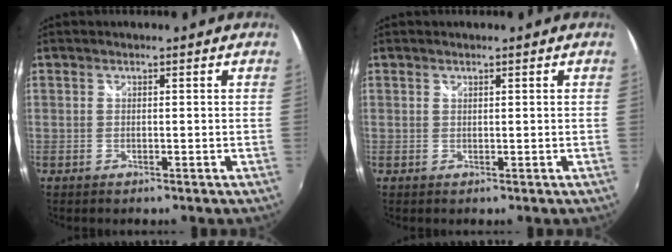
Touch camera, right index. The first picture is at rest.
{"total": 0.0}